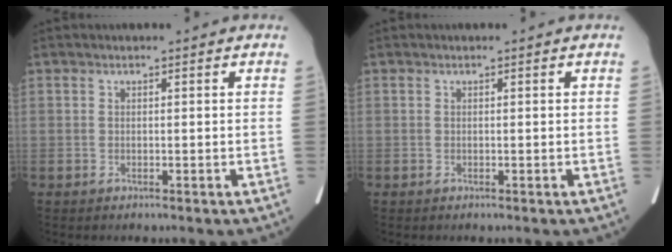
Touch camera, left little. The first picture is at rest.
{"total": 0.0}